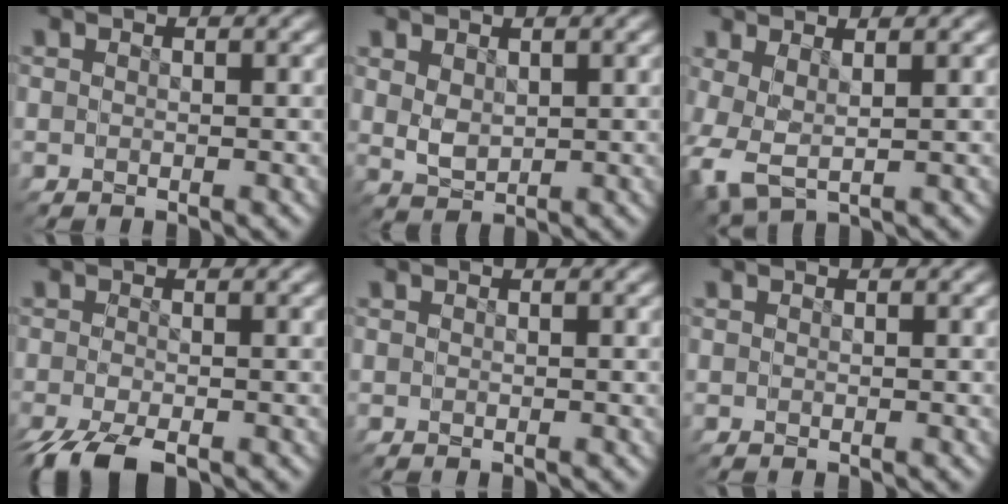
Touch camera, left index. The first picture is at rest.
{"total": 2.7, "force": [2.5, 0.9, 0.2], "torque": [0.012, 0.014, 0.043]}
{"total": 5.0, "force": [0.8, 4.1, 2.7], "torque": [-0.064, -0.001, 0.018]}
{"total": 2.5, "force": [-2.3, -0.7, 0.6], "torque": [-0.003, -0.007, -0.031]}
{"total": 0.0}
{"total": 0.0}